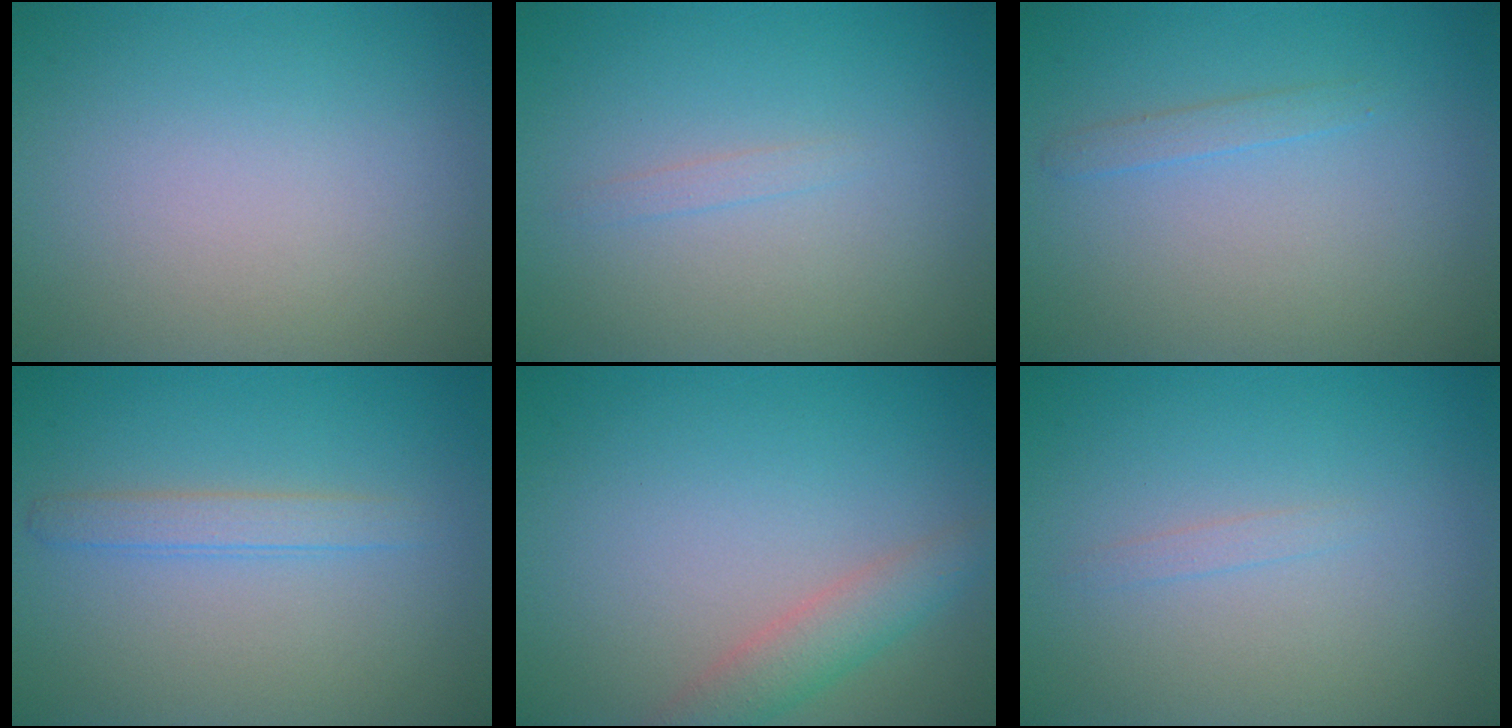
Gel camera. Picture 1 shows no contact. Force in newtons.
{"total": 0.7, "press": 0.7, "slide": 0.0}
{"total": 1.0, "press": 1.0, "slide": 0.0}
{"total": 1.8, "press": 1.8, "slide": 0.0}
{"total": 2.9, "press": 2.9, "slide": 0.1}
{"total": 0.7, "press": 0.7, "slide": 0.0}